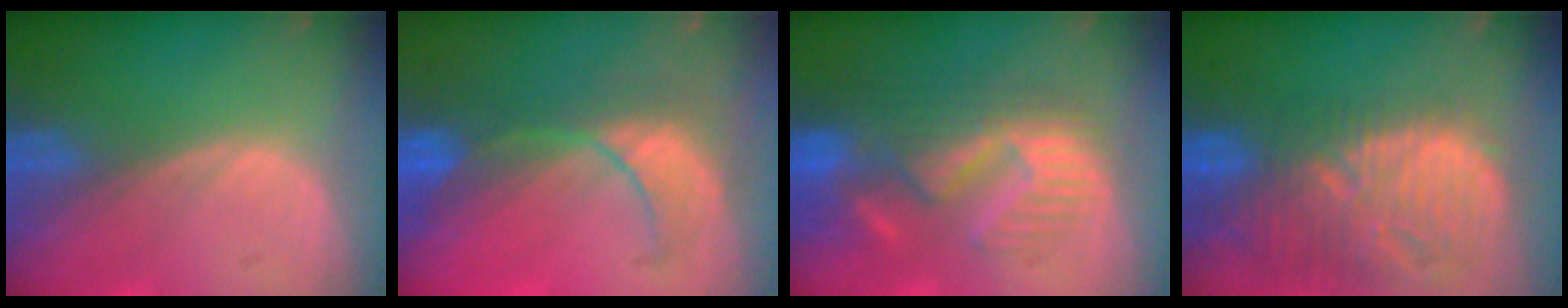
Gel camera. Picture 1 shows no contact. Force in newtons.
{"total": 7.9, "press": 7.8, "slide": 1.3}
{"total": 10.9, "press": 9.8, "slide": 4.9}
{"total": 13.1, "press": 11.3, "slide": 6.6}